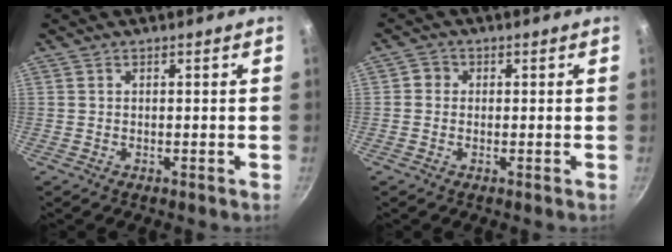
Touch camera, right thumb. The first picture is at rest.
{"total": 1.9, "force": [-0.1, 1.8, 0.5], "torque": [0.001, 0.004, -0.008]}